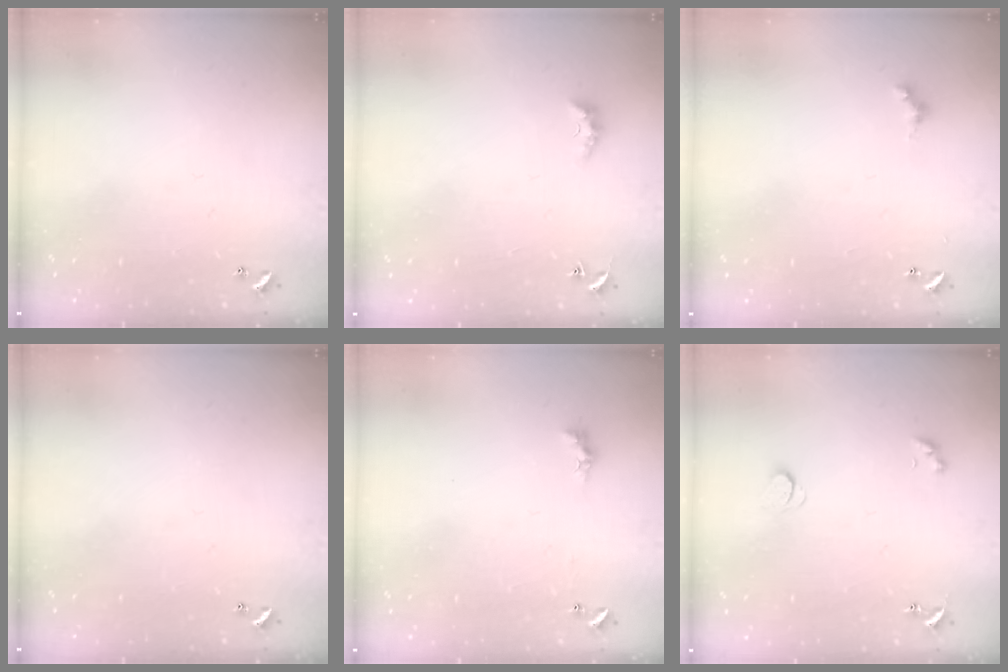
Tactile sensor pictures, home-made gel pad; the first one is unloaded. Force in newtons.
{"total": 2.2, "press": 2.1, "slide": 0.6}
{"total": 2.7, "press": 2.6, "slide": 0.5}
{"total": 0.0}
{"total": 0.0}
{"total": 1.8, "press": 1.7, "slide": 0.4}